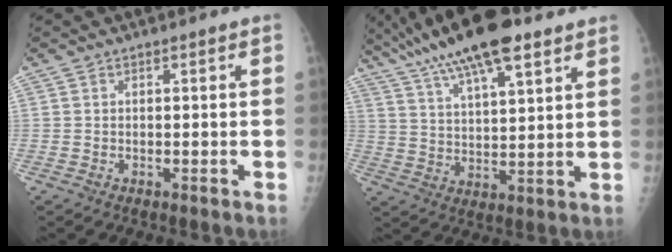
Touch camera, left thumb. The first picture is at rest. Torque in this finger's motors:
{"motor_torque": [1.54, -0.40, 1.33, -1.44, 0.17]}